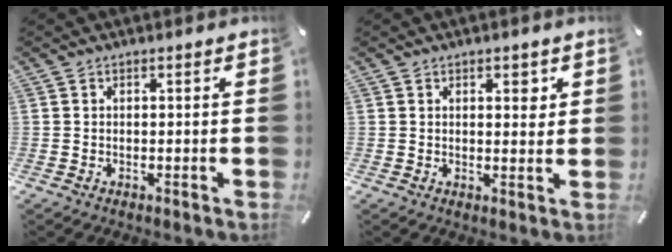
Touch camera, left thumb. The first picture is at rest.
{"total": 3.0, "force": [1.3, 1.8, 2.0], "torque": [-0.010, -0.007, 0.014]}